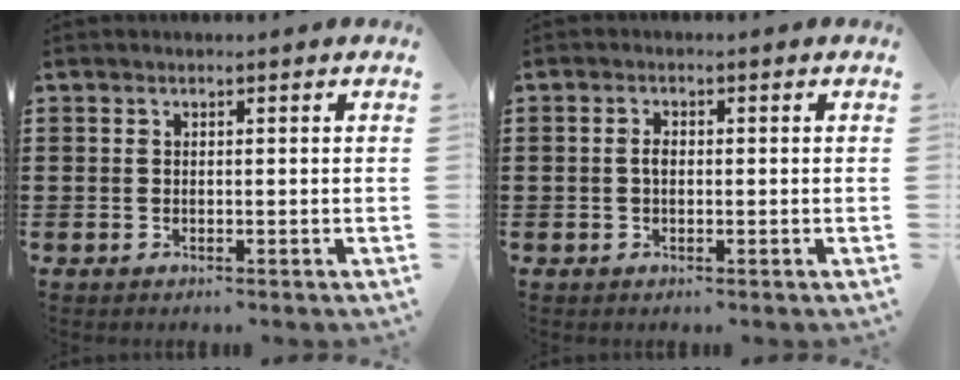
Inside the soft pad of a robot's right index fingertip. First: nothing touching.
{"total": 1.7, "force": [-0.1, 0.9, 1.5], "torque": [-0.036, 0.001, -0.005]}